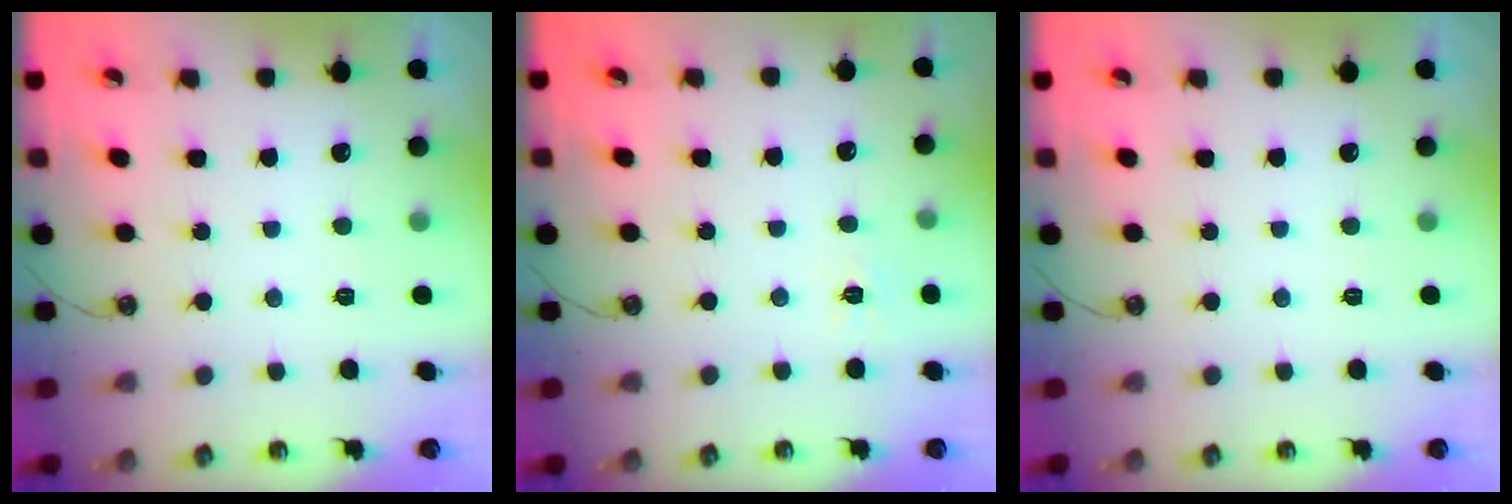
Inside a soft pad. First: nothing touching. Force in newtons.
{"total": 5.5, "press": 5.4, "slide": 0.7}
{"total": 0.0}